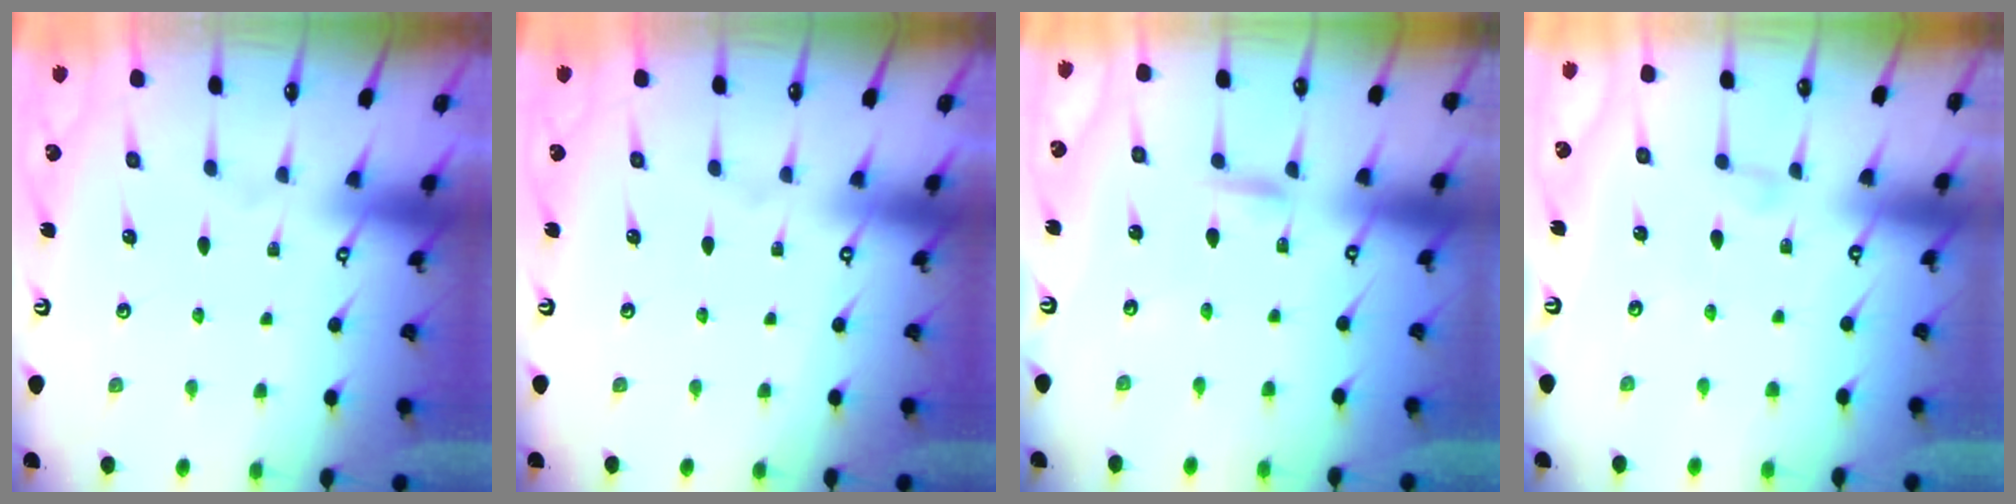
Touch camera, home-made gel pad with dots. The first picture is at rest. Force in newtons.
{"total": 0.0}
{"total": 2.4, "press": 2.4, "slide": 0.0}
{"total": 2.5, "press": 2.4, "slide": 0.3}